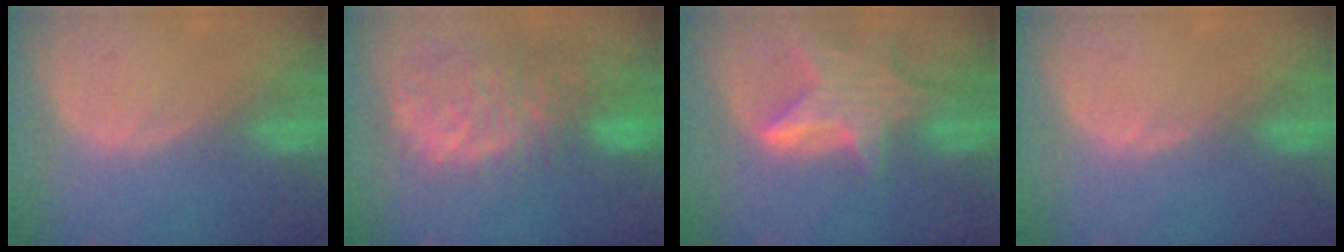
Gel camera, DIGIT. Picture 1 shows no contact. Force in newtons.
{"total": 11.7, "press": 9.8, "slide": 6.4}
{"total": 8.0, "press": 7.2, "slide": 3.5}
{"total": 0.6, "press": 0.5, "slide": 0.3}